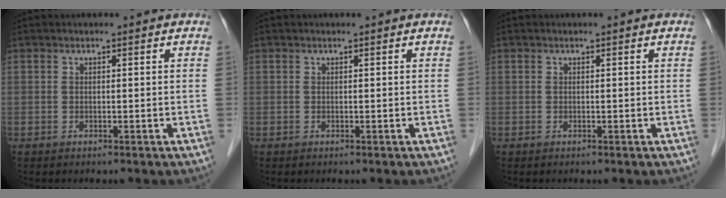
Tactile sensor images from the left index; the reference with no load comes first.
{"total": 0.0}
{"total": 0.0}